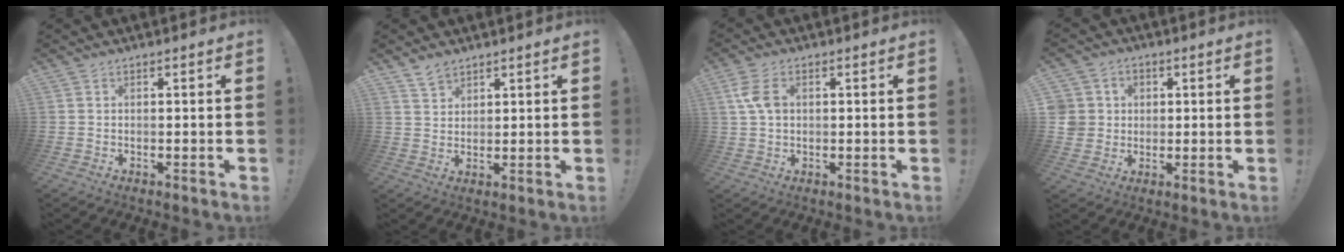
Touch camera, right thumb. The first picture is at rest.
{"total": 3.9, "force": [3.4, 1.8, 0.8], "torque": [-0.001, -0.025, 0.063]}
{"total": 6.4, "force": [1.4, 4.2, 4.7], "torque": [-0.094, -0.002, 0.023]}
{"total": 7.0, "force": [1.1, 6.8, 1.6], "torque": [-0.036, -0.004, 0.024]}